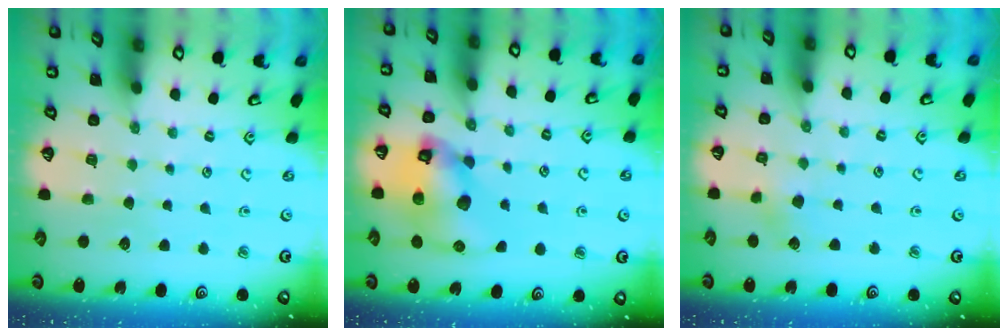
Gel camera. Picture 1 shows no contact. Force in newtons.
{"total": 13.2, "press": 13.1, "slide": 1.9}
{"total": 3.0, "press": 3.0, "slide": 0.3}